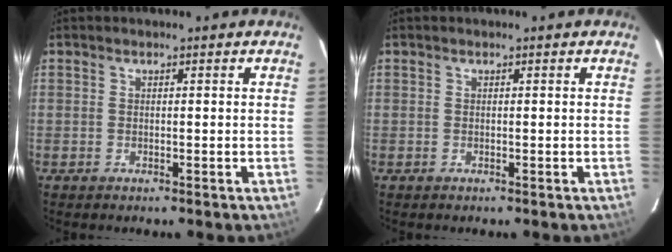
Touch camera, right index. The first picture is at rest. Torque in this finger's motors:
{"motor_torque": [-0.01, 0.00, 0.01, 0.01]}